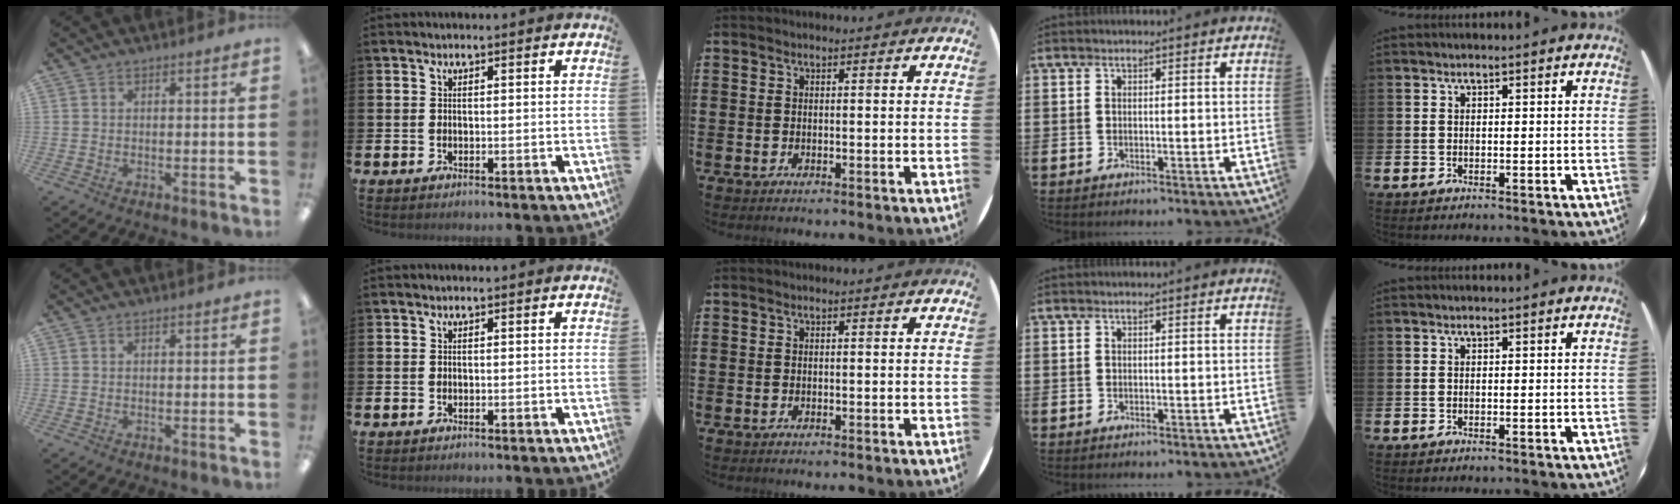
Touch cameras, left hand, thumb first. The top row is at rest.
{}